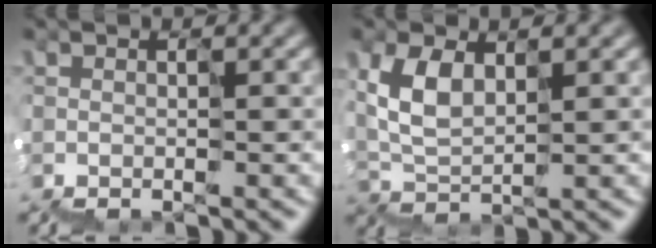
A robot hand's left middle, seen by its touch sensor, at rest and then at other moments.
{"total": 2.5, "force": [2.0, 1.1, 0.9], "torque": [-0.053, 0.016, 0.041]}